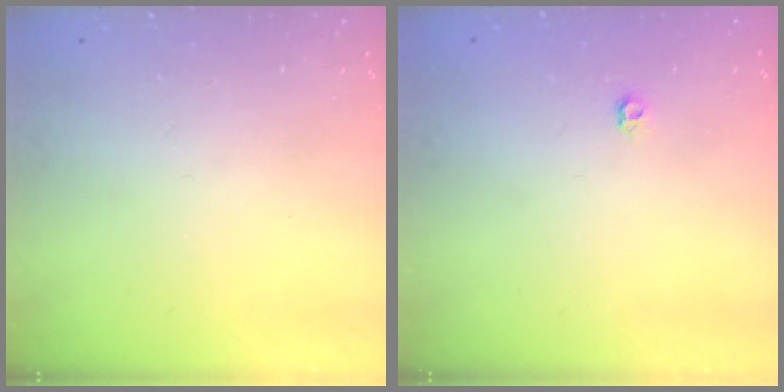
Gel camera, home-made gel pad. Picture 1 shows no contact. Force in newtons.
{"total": 3.1, "press": 3.0, "slide": 0.6}